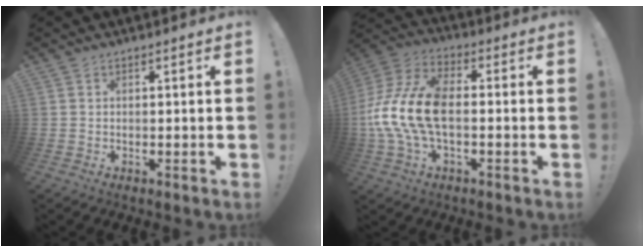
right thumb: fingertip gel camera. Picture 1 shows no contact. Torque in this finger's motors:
{"motor_torque": [2.44, 2.32, 2.11, -0.51, 0.62]}